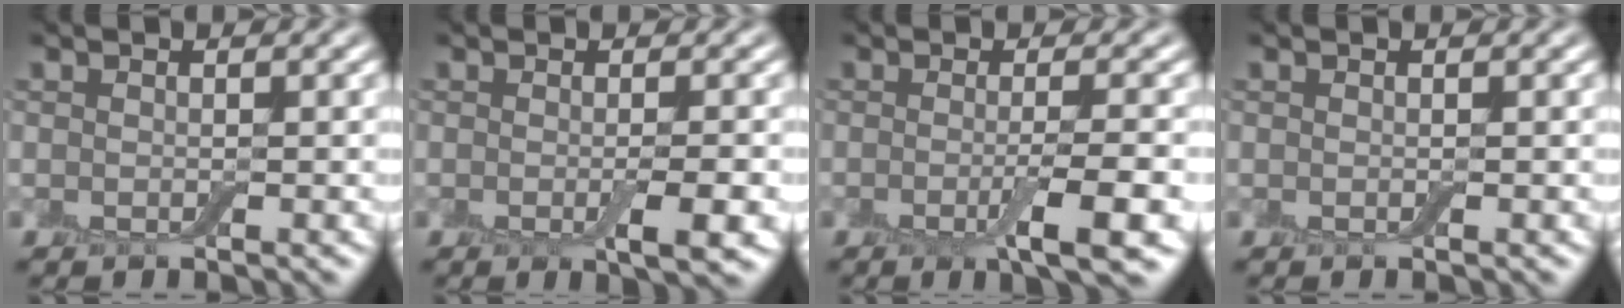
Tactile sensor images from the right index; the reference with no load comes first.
{"total": 3.0, "force": [-0.7, 0.5, 2.8], "torque": [-0.044, -0.007, -0.009]}
{"total": 4.6, "force": [-1.4, 0.8, 4.3], "torque": [-0.068, -0.006, -0.024]}
{"total": 0.0}